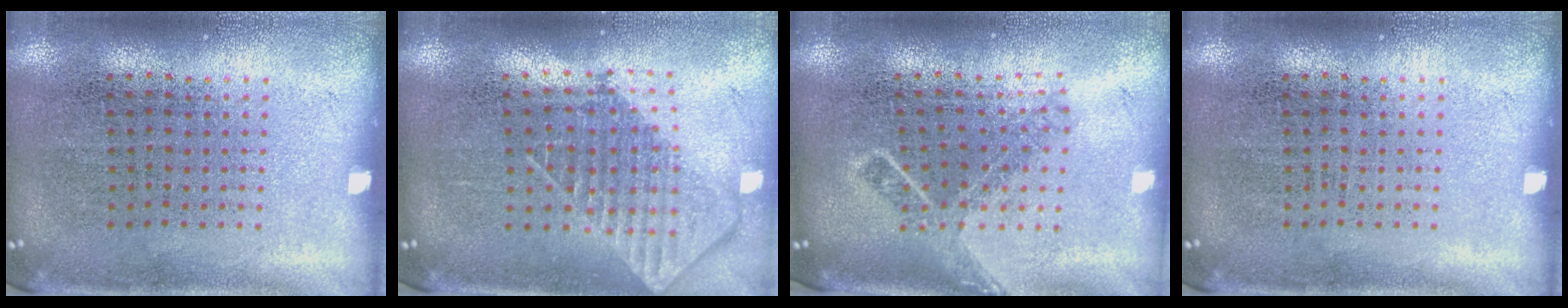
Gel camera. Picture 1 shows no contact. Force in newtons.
{"total": 2.0, "press": 1.5, "slide": 1.3}
{"total": 1.8, "press": 1.3, "slide": 1.3}
{"total": 0.0}